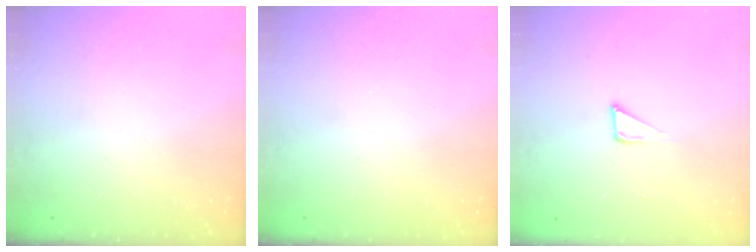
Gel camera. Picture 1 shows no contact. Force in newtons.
{"total": 0.0}
{"total": 4.3, "press": 4.3, "slide": 0.3}